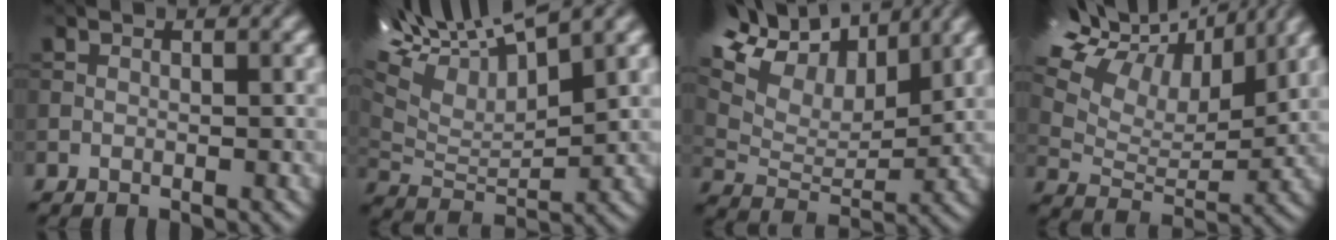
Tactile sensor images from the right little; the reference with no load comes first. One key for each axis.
{"total": 11.7, "fx": 7.8, "fy": 3.9, "fz": 7.8, "tx": -0.167, "ty": 0.026, "tz": 0.143}
{"total": 12.9, "fx": 8.2, "fy": 6.4, "fz": 7.8, "tx": -0.164, "ty": 0.038, "tz": 0.121}
{"total": 15.6, "fx": 10.3, "fy": 7.9, "fz": 8.6, "tx": -0.183, "ty": 0.051, "tz": 0.151}